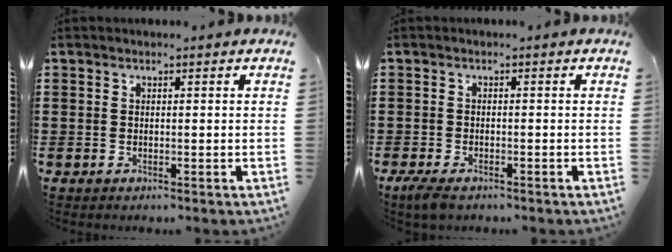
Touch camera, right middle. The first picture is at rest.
{"total": 1.8, "force": [-1.4, 0.5, 1.1], "torque": [-0.034, -0.005, -0.032]}